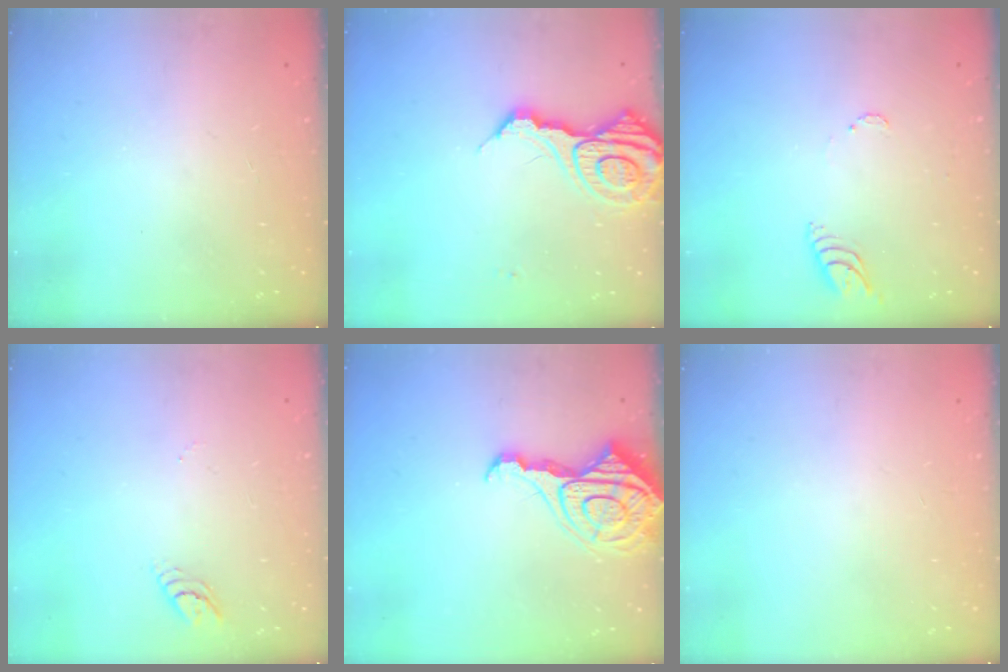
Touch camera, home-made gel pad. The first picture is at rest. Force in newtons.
{"total": 14.4, "press": 14.3, "slide": 1.7}
{"total": 5.2, "press": 5.2, "slide": 0.6}
{"total": 3.4, "press": 3.4, "slide": 0.4}
{"total": 15.0, "press": 14.9, "slide": 1.7}
{"total": 0.0}